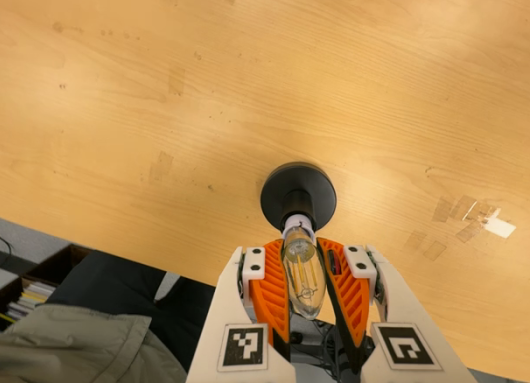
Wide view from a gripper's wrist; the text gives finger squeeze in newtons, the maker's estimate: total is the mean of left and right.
{"total": 20.5, "left": 20.0, "right": 21.0}